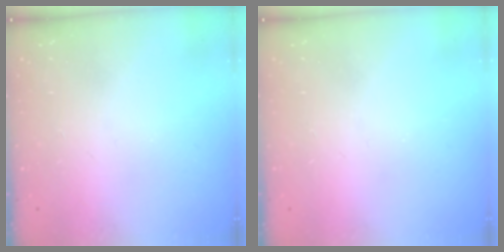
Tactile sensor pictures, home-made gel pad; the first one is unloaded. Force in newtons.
{"total": 0.0}